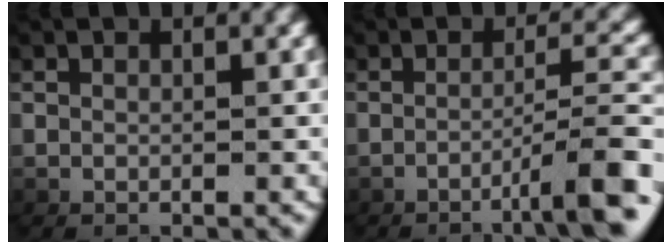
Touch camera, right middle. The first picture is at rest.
{"total": 5.1, "force": [-2.5, 0.4, 4.4], "torque": [-0.063, 0.007, -0.039]}